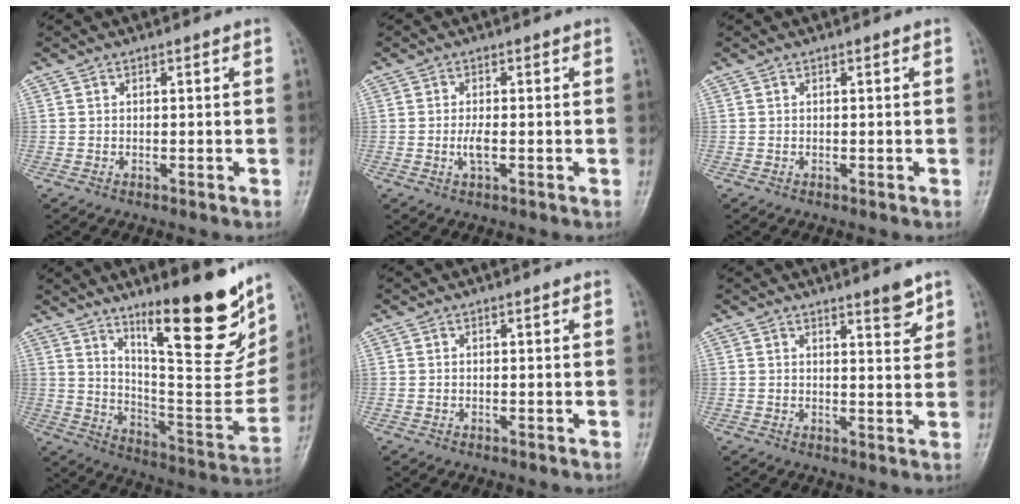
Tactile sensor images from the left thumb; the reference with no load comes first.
{"total": 2.6, "force": [-0.4, 0.9, 2.4], "torque": [-0.052, -0.003, -0.011]}
{"total": 0.0}
{"total": 22.5, "force": [14.4, 5.3, 16.5], "torque": [-0.204, -0.088, 0.234]}
{"total": 0.0}
{"total": 3.7, "force": [2.8, 0.8, 2.3], "torque": [-0.023, -0.023, 0.039]}